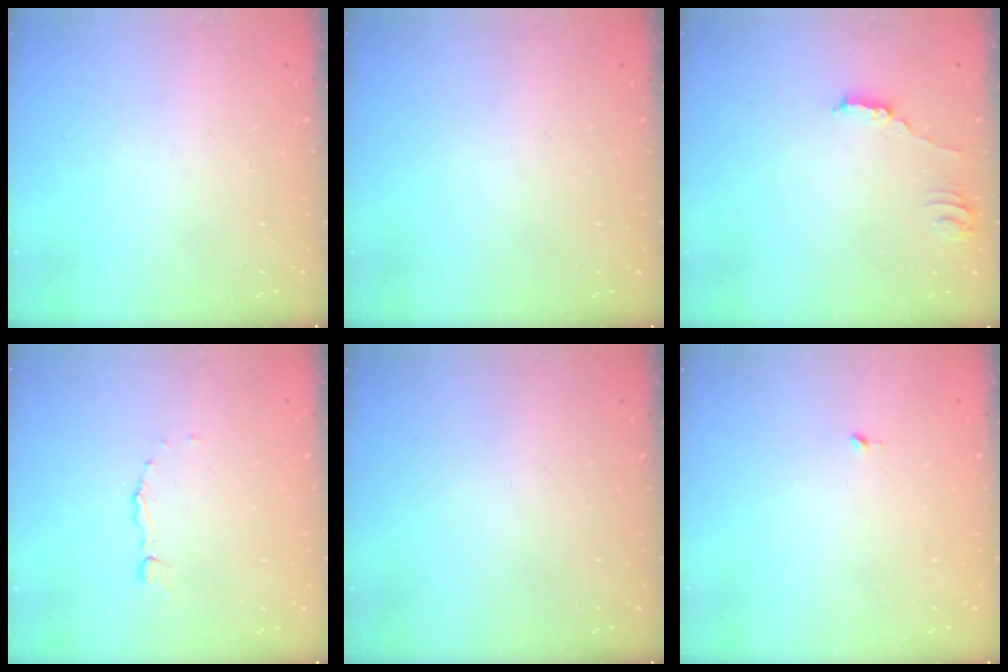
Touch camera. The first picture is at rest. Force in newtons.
{"total": 0.0}
{"total": 2.5, "press": 2.5, "slide": 0.2}
{"total": 2.0, "press": 2.0, "slide": 0.3}
{"total": 0.0}
{"total": 4.4, "press": 4.4, "slide": 0.4}